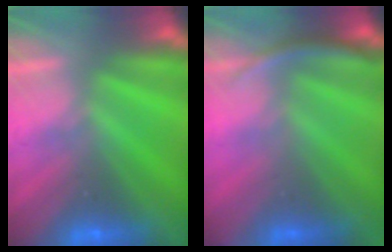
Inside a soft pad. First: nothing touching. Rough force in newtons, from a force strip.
{"total": 3.3}